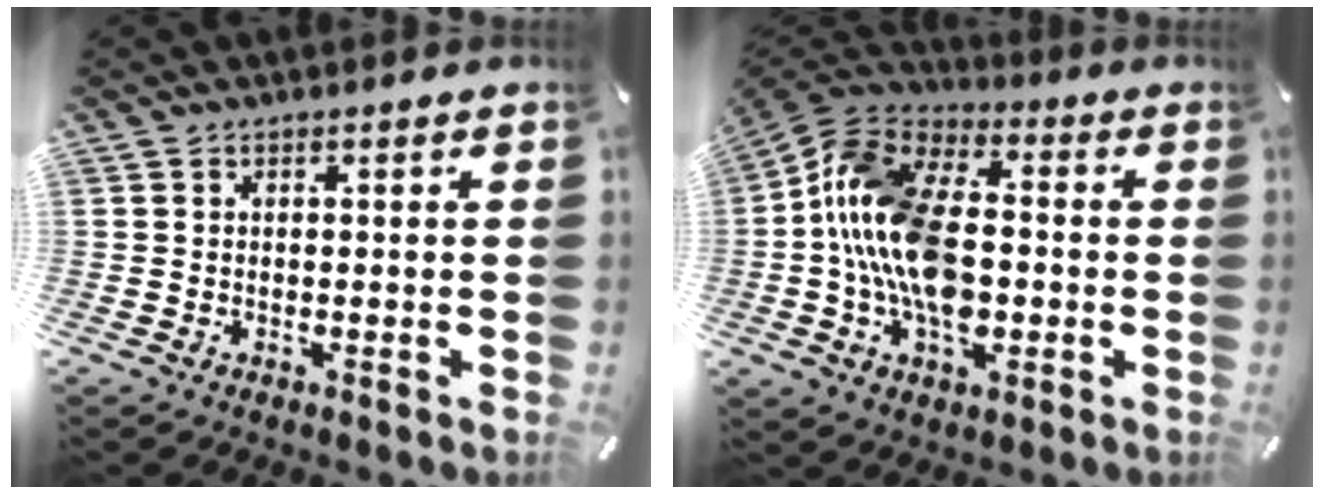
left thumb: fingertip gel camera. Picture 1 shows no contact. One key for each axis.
{"total": 18.8, "fx": -2.8, "fy": 12.1, "fz": 14.0, "tx": -0.306, "ty": 0.014, "tz": -0.052}